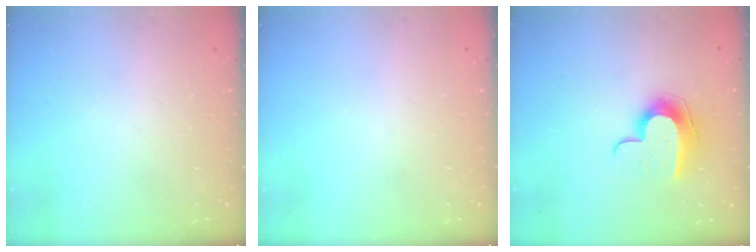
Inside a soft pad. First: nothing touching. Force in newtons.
{"total": 0.0}
{"total": 10.3, "press": 10.3, "slide": 0.3}